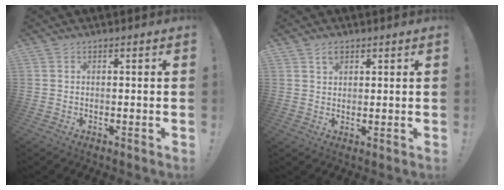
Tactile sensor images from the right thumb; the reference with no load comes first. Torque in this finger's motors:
{"motor_torque": [-0.08, 0.40, -0.01, 0.03, -0.01]}